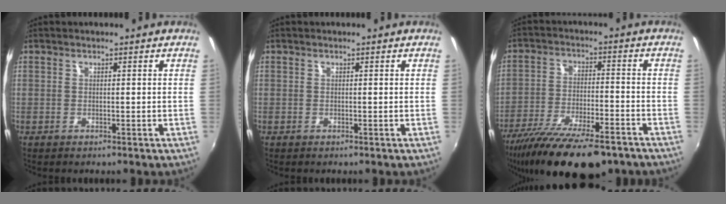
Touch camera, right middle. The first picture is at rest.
{"total": 0.0}
{"total": 19.7, "force": [-14.8, 5.9, 11.5], "torque": [-0.223, -0.048, -0.237]}